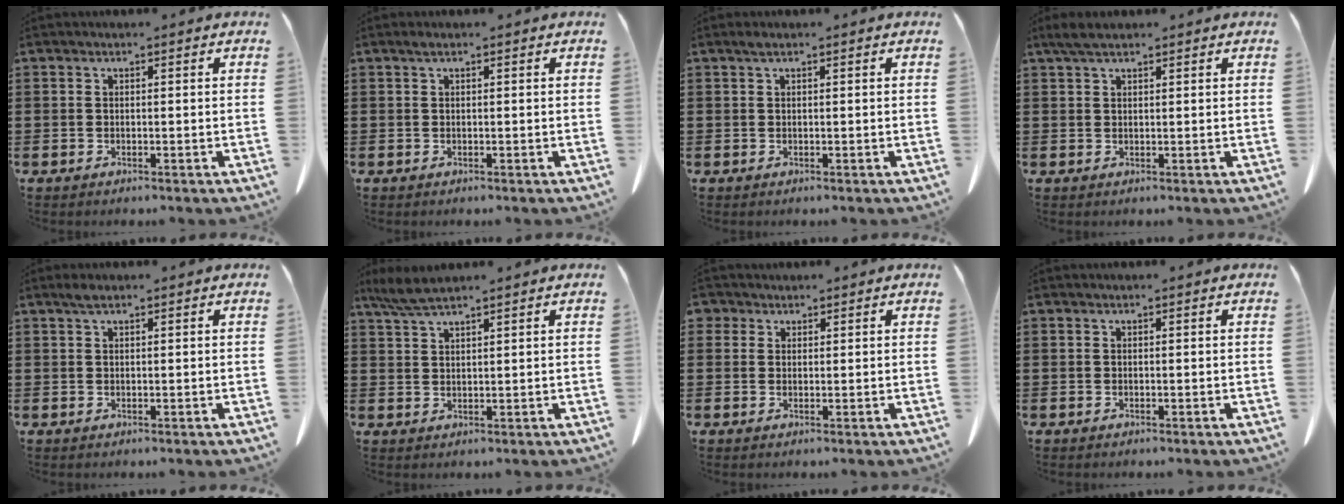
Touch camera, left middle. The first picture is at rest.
{"total": 0.6, "force": [0.2, 0.1, 0.5], "torque": [-0.012, 0.001, 0.005]}
{"total": 0.9, "force": [0.5, 0.2, 0.7], "torque": [-0.014, 0.003, 0.008]}
{"total": 2.5, "force": [1.8, 0.7, 1.6], "torque": [-0.036, 0.004, 0.033]}
{"total": 1.2, "force": [0.7, 0.4, 0.9], "torque": [-0.021, 0.001, 0.013]}
{"total": 4.0, "force": [3.1, 0.4, 2.4], "torque": [-0.055, -0.001, 0.059]}
{"total": 2.0, "force": [1.4, 1.4, 0.3], "torque": [-0.012, 0.007, 0.028]}
{"total": 0.0}